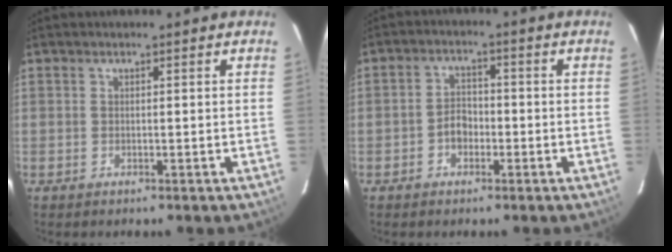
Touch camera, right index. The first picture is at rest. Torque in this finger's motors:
{"motor_torque": [0.64, 0.60, 0.01, 0.00]}